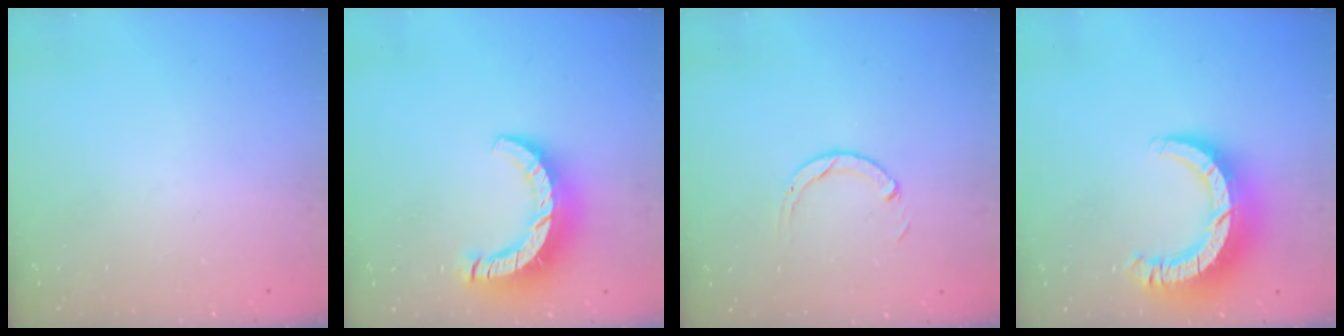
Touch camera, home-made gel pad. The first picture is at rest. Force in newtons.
{"total": 11.4, "press": 11.3, "slide": 1.1}
{"total": 3.0, "press": 2.9, "slide": 0.4}
{"total": 12.1, "press": 12.0, "slide": 1.2}